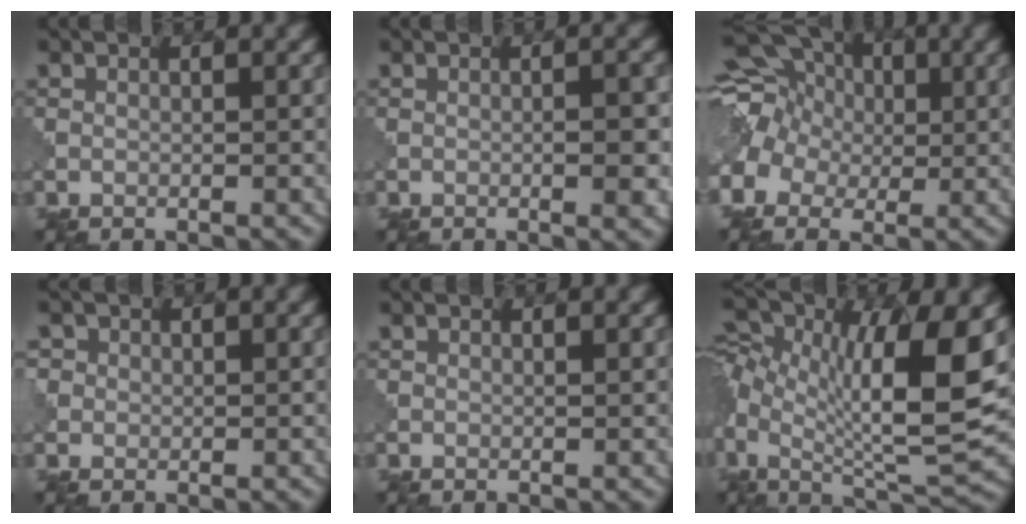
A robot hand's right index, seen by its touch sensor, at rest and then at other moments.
{"total": 2.9, "force": [-0.8, 0.7, 2.7], "torque": [-0.034, 0.005, -0.009]}
{"total": 11.2, "force": [2.0, 9.9, 4.9], "torque": [-0.137, 0.046, -0.006]}
{"total": 1.4, "force": [0.4, 1.3, -0.5], "torque": [0.010, 0.000, 0.005]}
{"total": 0.7, "force": [0.6, 0.3, 0.4], "torque": [0.001, 0.004, 0.002]}
{"total": 12.0, "force": [1.3, 4.5, 11.0], "torque": [-0.202, -0.002, 0.020]}